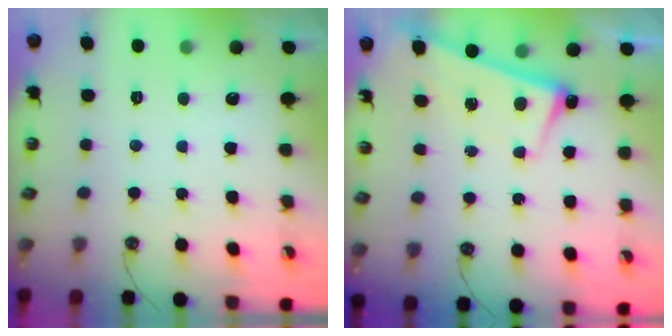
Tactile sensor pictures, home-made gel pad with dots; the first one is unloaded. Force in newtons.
{"total": 2.7, "press": 2.6, "slide": 0.5}